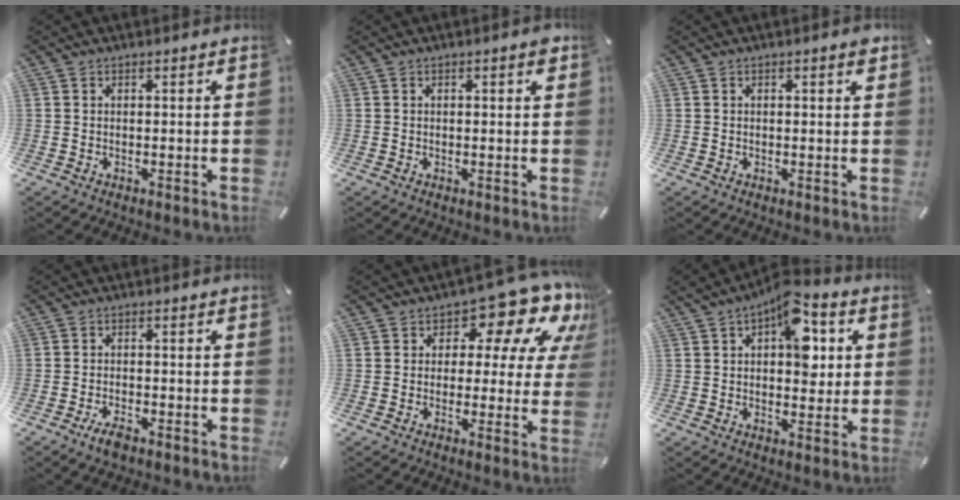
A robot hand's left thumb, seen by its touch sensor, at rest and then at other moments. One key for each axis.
{"total": 1.4, "fx": 0.4, "fy": 0.6, "fz": 1.2, "tx": -0.016, "ty": 0.002, "tz": 0.004}
{"total": 1.3, "fx": 0.5, "fy": 0.5, "fz": 1.1, "tx": -0.014, "ty": 0.001, "tz": 0.005}
{"total": 3.3, "fx": -2.4, "fy": 1.3, "fz": 1.9, "tx": -0.043, "ty": 0.008, "tz": -0.047}
{"total": 14.0, "fx": 8.1, "fy": 7.3, "fz": 8.7, "tx": -0.120, "ty": -0.058, "tz": 0.137}
{"total": 12.3, "fx": 4.2, "fy": 7.2, "fz": 9.0, "tx": -0.111, "ty": -0.011, "tz": 0.070}